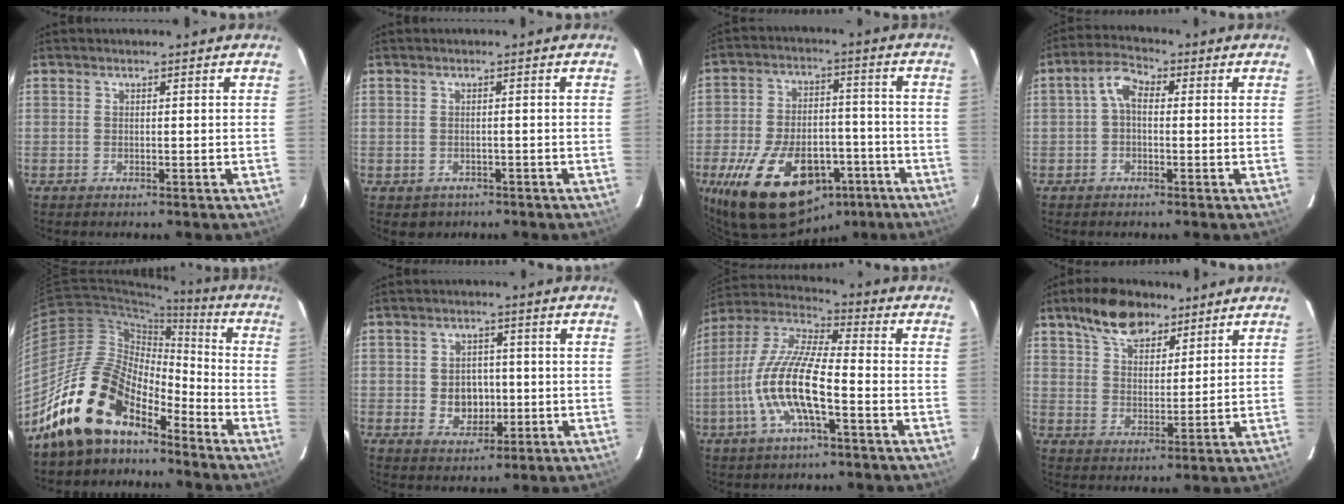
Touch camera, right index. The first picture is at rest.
{"total": 2.2, "force": [-1.2, 1.8, 0.5], "torque": [-0.016, 0.001, -0.006]}
{"total": 22.6, "force": [-12.4, 12.5, 14.2], "torque": [-0.279, -0.002, -0.176]}
{"total": 4.1, "force": [0.0, 2.6, 3.2], "torque": [-0.064, 0.018, -0.002]}
{"total": 15.3, "force": [-12.1, 6.4, 7.0], "torque": [-0.130, 0.016, -0.229]}
{"total": 5.8, "force": [-0.5, 4.9, 3.0], "torque": [-0.059, 0.009, 0.004]}
{"total": 14.2, "force": [-4.6, 3.3, 13.0], "torque": [-0.266, 0.000, -0.094]}
{"total": 11.1, "force": [7.8, 5.5, 5.7], "torque": [-0.103, 0.023, 0.137]}